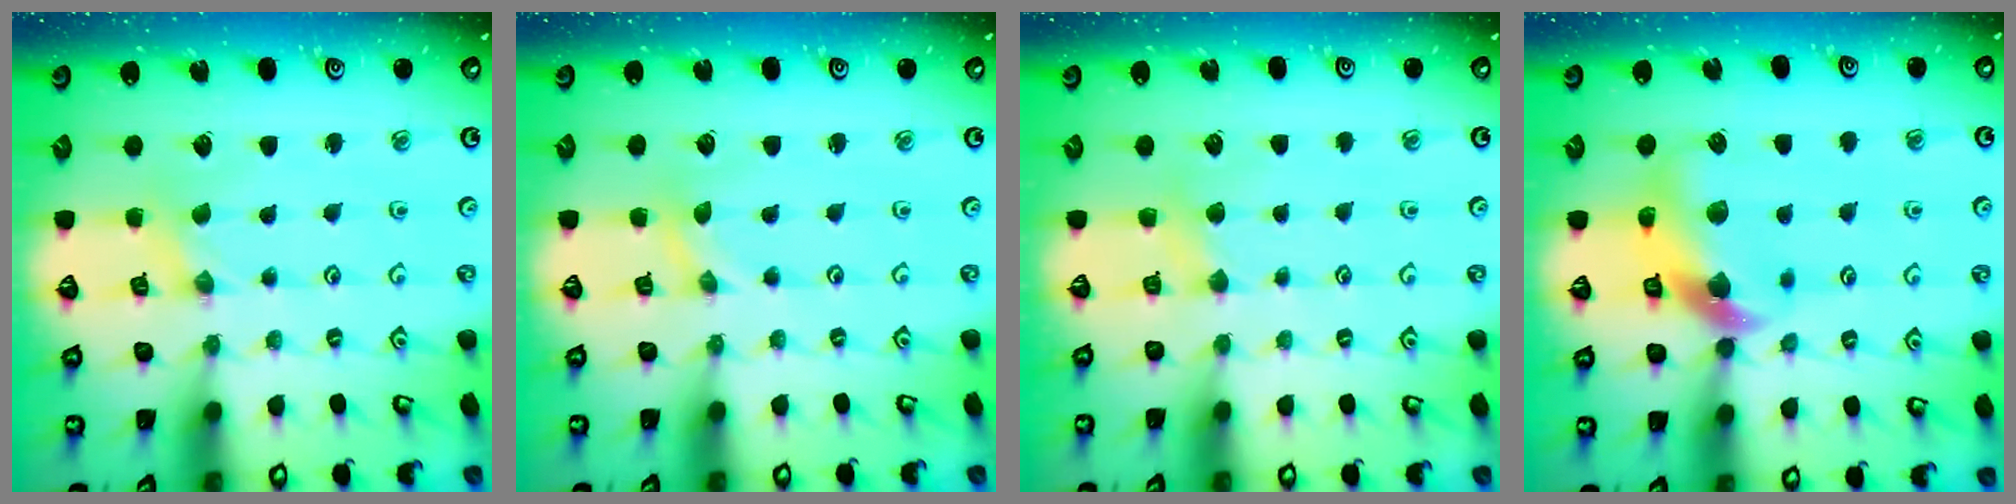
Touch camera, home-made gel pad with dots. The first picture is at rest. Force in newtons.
{"total": 0.0}
{"total": 2.9, "press": 2.8, "slide": 0.5}
{"total": 12.3, "press": 12.2, "slide": 1.8}